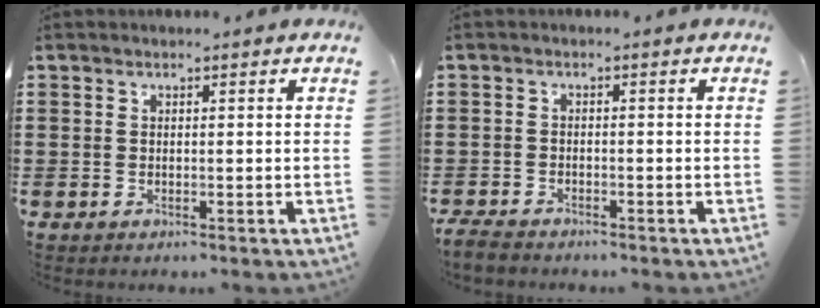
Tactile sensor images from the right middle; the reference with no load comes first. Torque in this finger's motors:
{"motor_torque": [0.97, -0.29, 0.32, 0.13]}